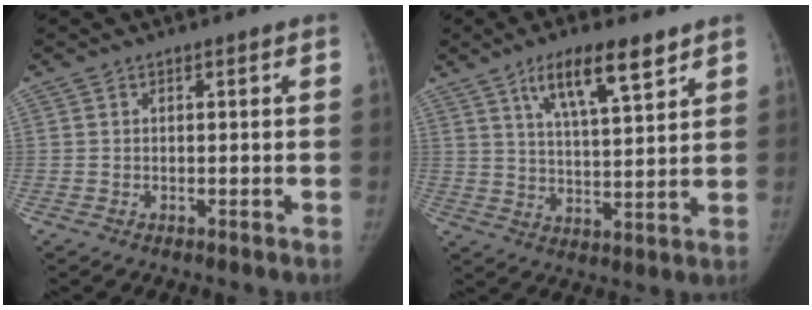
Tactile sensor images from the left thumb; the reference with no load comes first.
{"total": 11.5, "force": [7.0, 3.2, 8.5], "torque": [-0.131, -0.033, 0.123]}